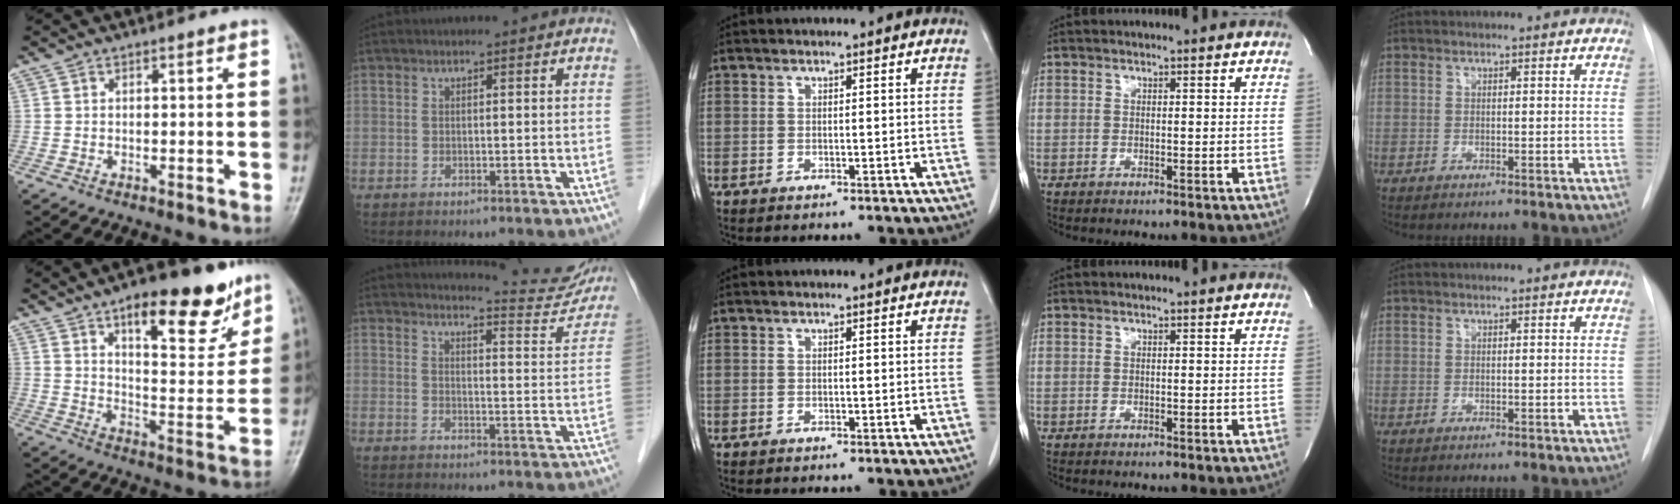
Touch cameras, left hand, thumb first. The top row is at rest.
{"thumb": {"total": 17.4, "force": [11.0, 6.5, 11.9], "torque": [-0.120, -0.061, 0.165]}, "index": {"total": 12.2, "force": [12.1, 0.8, 1.0], "torque": [-0.004, -0.056, 0.129]}}